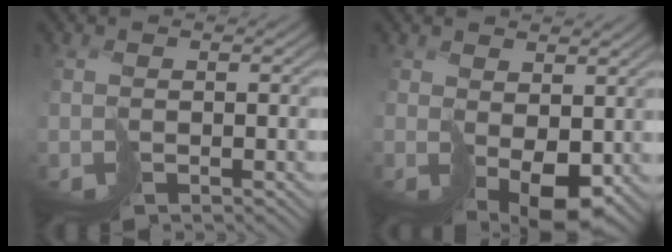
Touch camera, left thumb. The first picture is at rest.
{"total": 5.4, "force": [1.3, 3.4, 4.1], "torque": [-0.083, -0.021, 0.044]}